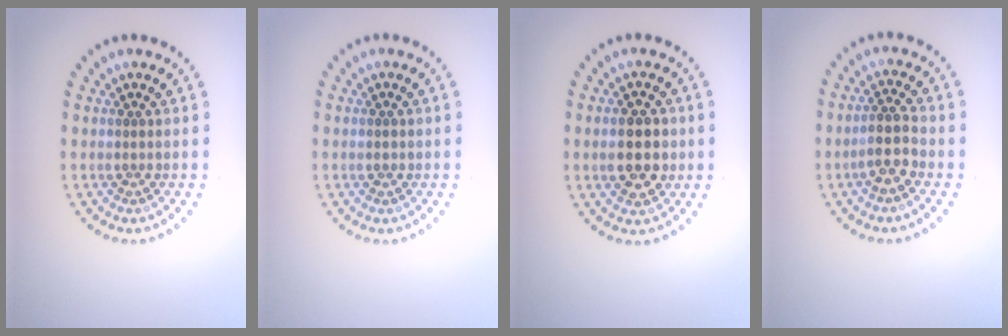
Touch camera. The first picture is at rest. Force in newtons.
{"total": 0.8, "press": 0.8, "slide": 0.2}
{"total": 4.4, "press": 4.4, "slide": 0.2}
{"total": 2.6, "press": 2.3, "slide": 1.3}